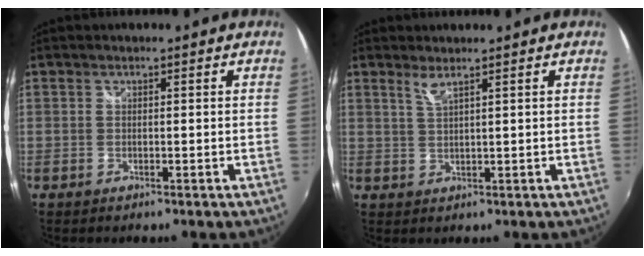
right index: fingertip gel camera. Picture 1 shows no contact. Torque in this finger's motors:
{"motor_torque": [0.14, 0.03, 0.01, 0.04]}